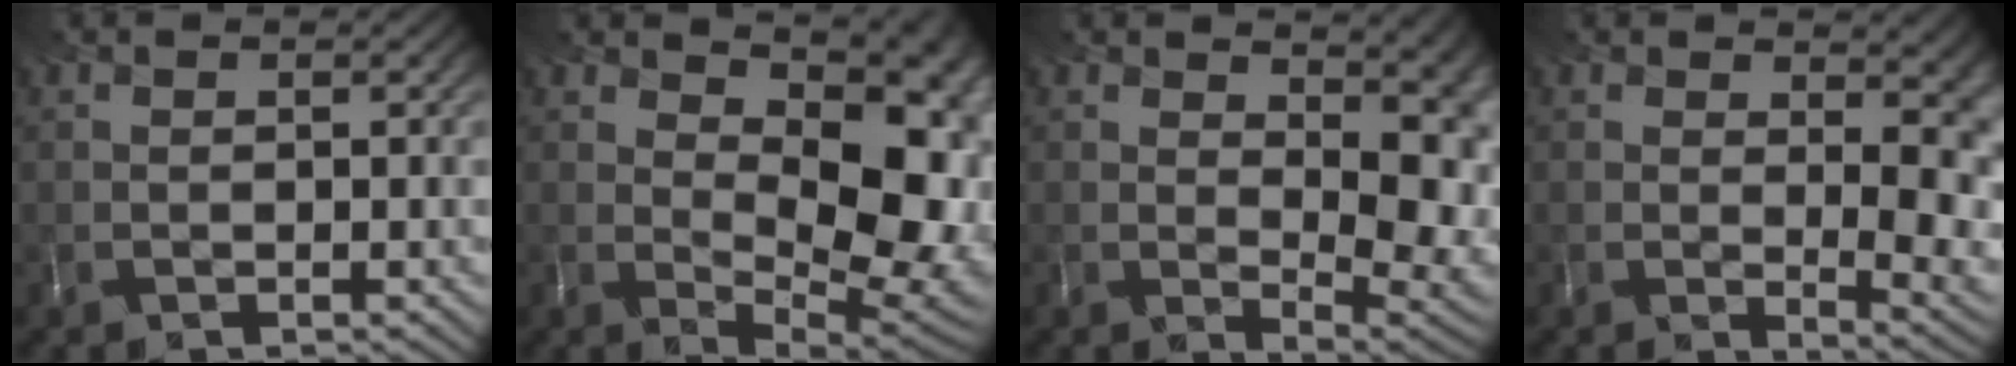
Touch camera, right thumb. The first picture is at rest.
{"total": 14.1, "force": [3.6, 7.2, 11.5], "torque": [-0.151, 0.001, 0.072]}
{"total": 11.0, "force": [3.7, 4.7, 9.2], "torque": [-0.110, 0.002, 0.071]}
{"total": 10.9, "force": [2.3, 4.3, 9.7], "torque": [-0.111, 0.006, 0.049]}